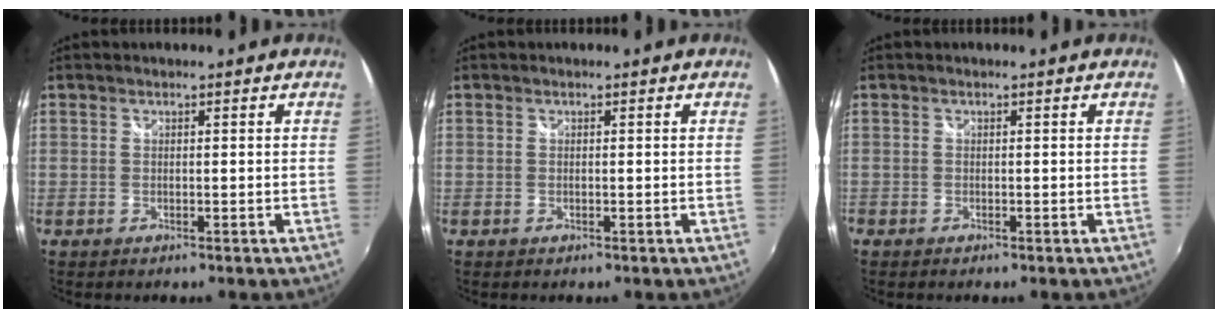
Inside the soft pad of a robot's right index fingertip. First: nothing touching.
{"total": 0.0}
{"total": 0.9, "force": [-0.6, 0.6, 0.0], "torque": [-0.004, 0.000, -0.014]}